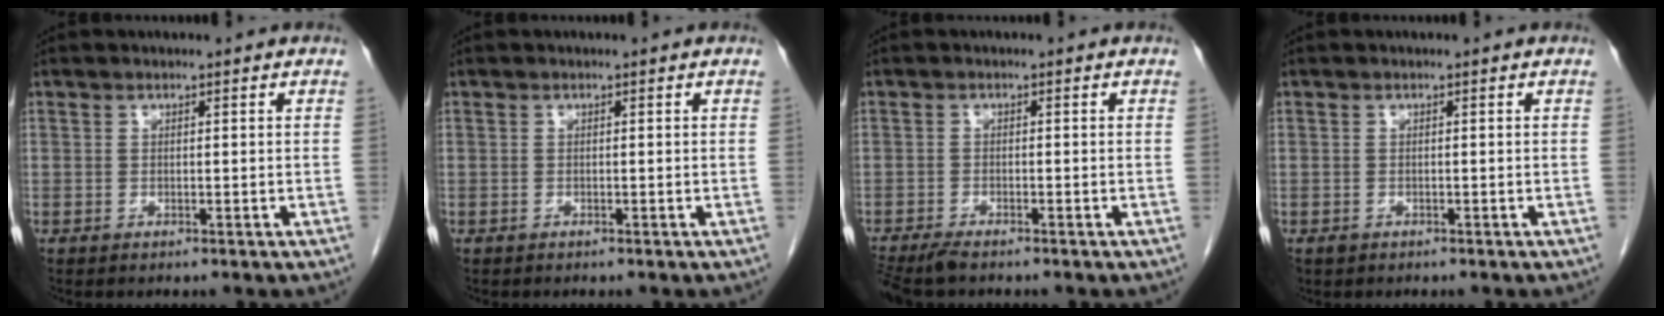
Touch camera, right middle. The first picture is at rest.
{"total": 0.0}
{"total": 4.5, "force": [-3.8, 0.7, 2.3], "torque": [-0.041, -0.013, -0.067]}
{"total": 0.6, "force": [-0.4, 0.4, 0.1], "torque": [-0.008, 0.000, -0.006]}